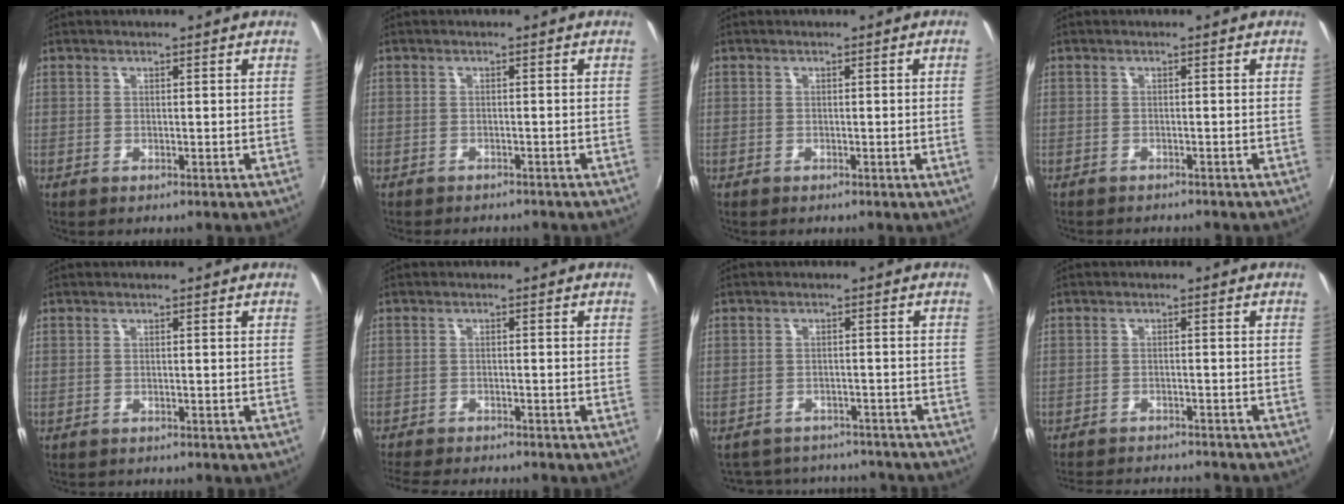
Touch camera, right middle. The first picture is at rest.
{"total": 4.0, "force": [-3.7, 0.9, 1.2], "torque": [-0.033, -0.015, -0.054]}
{"total": 1.5, "force": [0.0, -1.0, 1.1], "torque": [-0.009, -0.019, 0.001]}
{"total": 3.4, "force": [-3.1, 0.5, 1.1], "torque": [-0.030, -0.017, -0.047]}
{"total": 1.9, "force": [-1.8, 0.3, 0.6], "torque": [-0.013, -0.013, -0.024]}
{"total": 10.1, "force": [-9.2, 1.5, 3.7], "torque": [-0.093, -0.025, -0.146]}
{"total": 16.3, "force": [-14.4, 5.7, 5.2], "torque": [-0.107, 0.010, -0.184]}
{"total": 12.9, "force": [-11.9, 1.9, 4.6], "torque": [-0.101, -0.017, -0.172]}